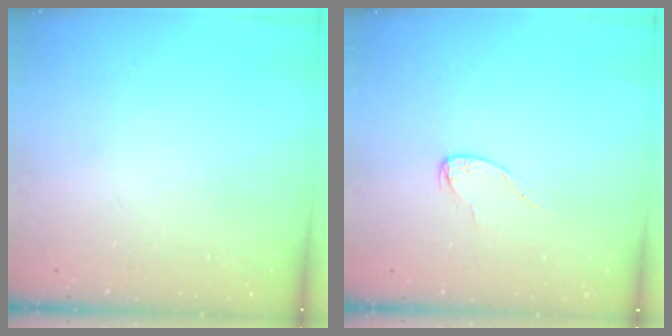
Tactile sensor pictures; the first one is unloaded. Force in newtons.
{"total": 3.9, "press": 3.8, "slide": 0.4}